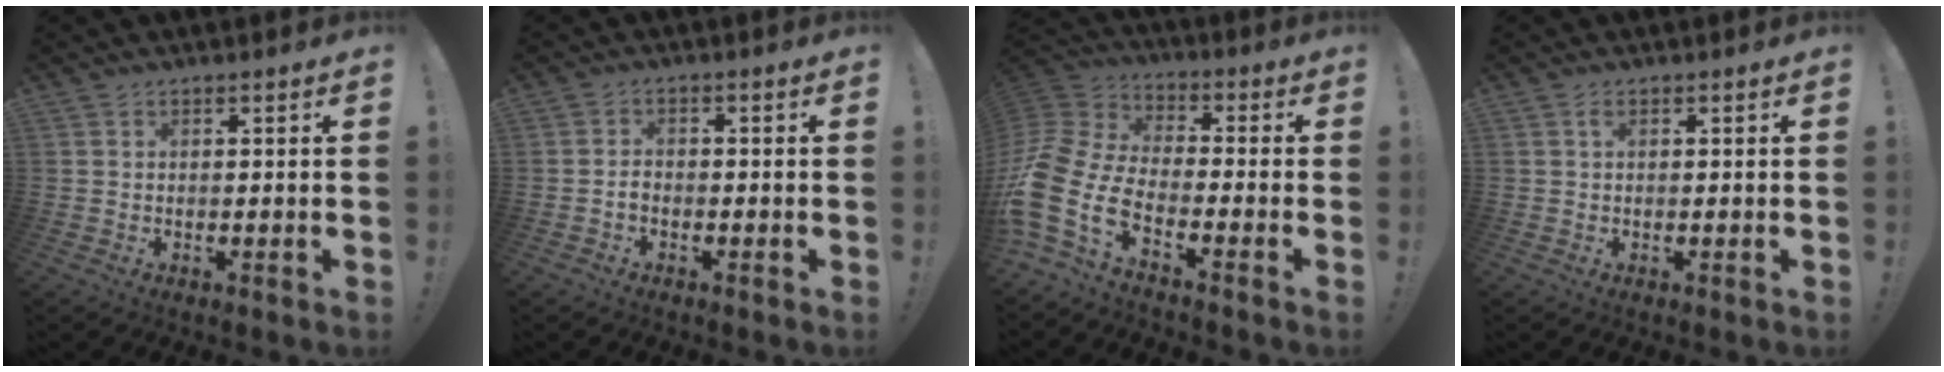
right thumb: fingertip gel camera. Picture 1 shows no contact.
{"total": 1.8, "force": [-1.1, 1.1, 1.0], "torque": [-0.022, 0.011, -0.018]}
{"total": 16.9, "force": [-7.8, 9.7, 11.4], "torque": [-0.262, 0.030, -0.131]}
{"total": 1.0, "force": [0.2, 0.5, 0.9], "torque": [-0.019, 0.003, 0.003]}